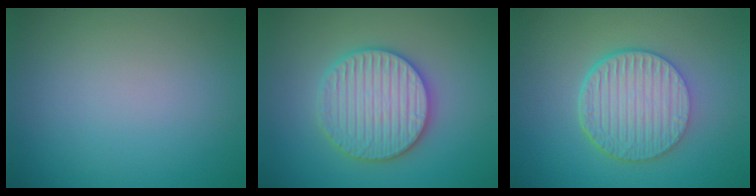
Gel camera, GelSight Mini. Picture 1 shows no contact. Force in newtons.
{"total": 5.8, "press": 5.7, "slide": 1.2}
{"total": 6.3, "press": 4.7, "slide": 4.3}